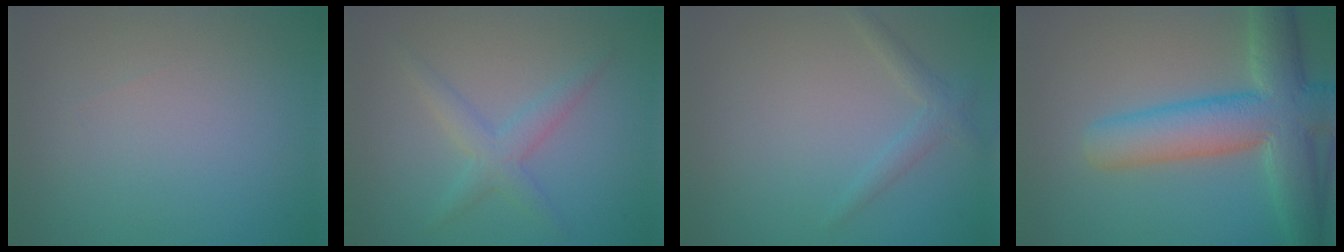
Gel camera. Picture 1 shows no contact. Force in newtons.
{"total": 2.6, "press": 2.6, "slide": 0.0}
{"total": 1.6, "press": 1.6, "slide": 0.1}
{"total": 9.1, "press": 9.1, "slide": 0.4}